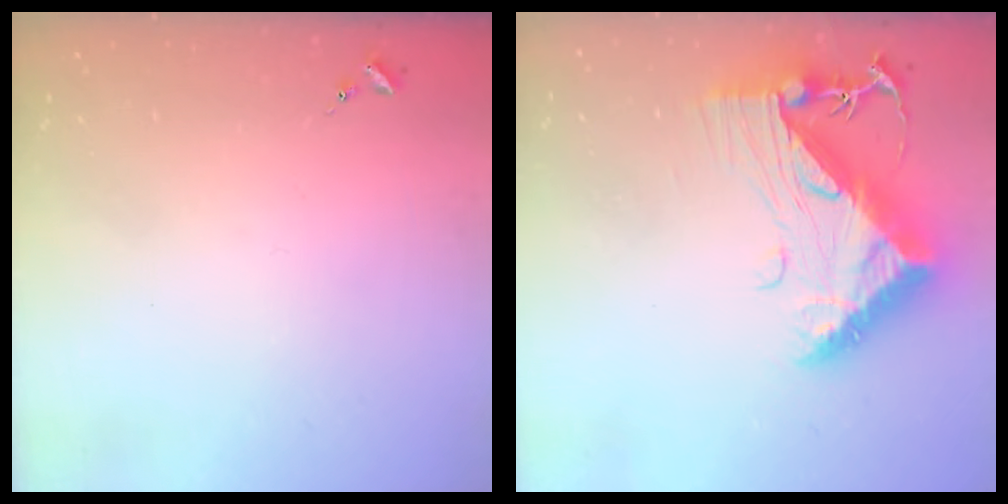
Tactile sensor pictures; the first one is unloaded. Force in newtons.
{"total": 13.5, "press": 13.5, "slide": 1.2}